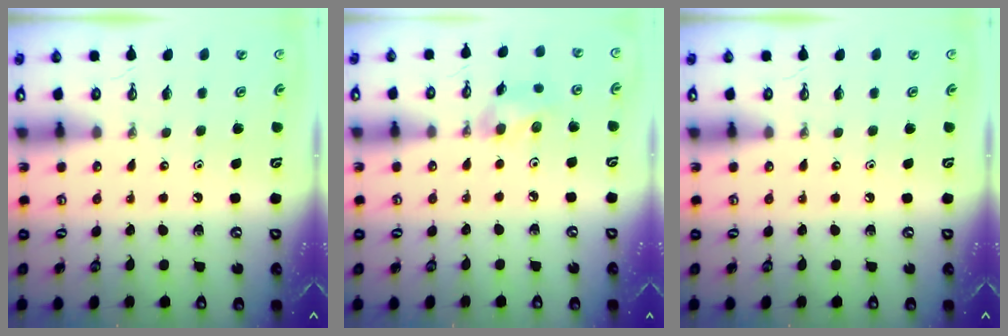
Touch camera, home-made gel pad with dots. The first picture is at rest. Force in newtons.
{"total": 7.8, "press": 7.4, "slide": 2.5}
{"total": 0.0}